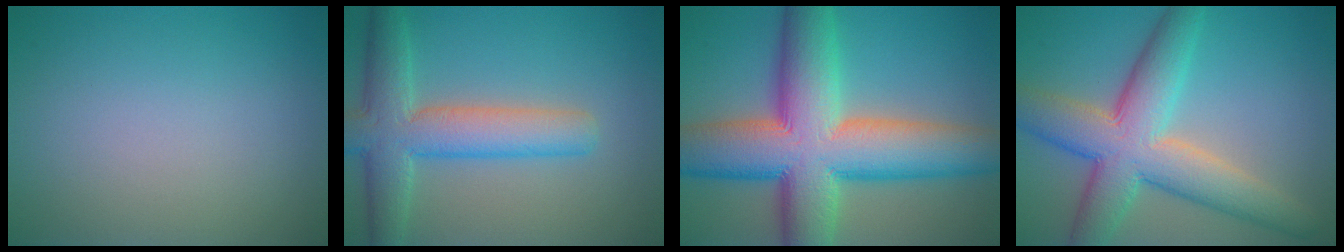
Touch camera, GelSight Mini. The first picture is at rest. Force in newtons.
{"total": 6.8, "press": 6.8, "slide": 0.3}
{"total": 15.0, "press": 14.9, "slide": 0.6}
{"total": 9.2, "press": 9.2, "slide": 0.8}